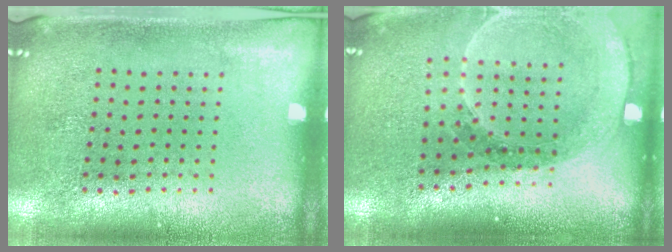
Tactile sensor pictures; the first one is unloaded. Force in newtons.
{"total": 1.5, "press": 1.5, "slide": 0.1}